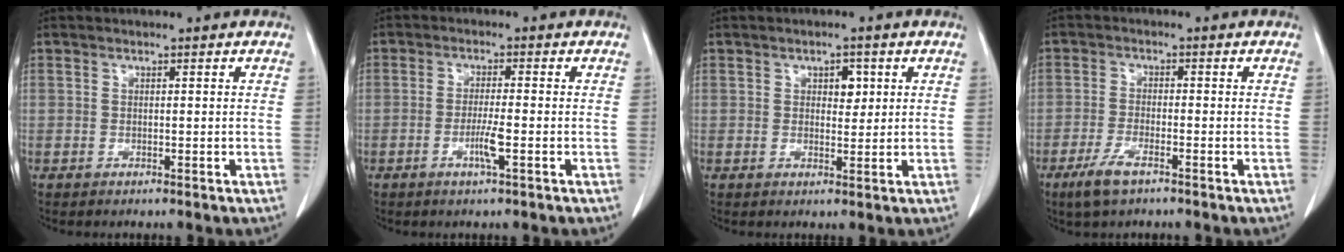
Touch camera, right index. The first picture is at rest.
{"total": 3.5, "force": [-1.3, -0.1, 3.3], "torque": [-0.063, -0.004, -0.024]}
{"total": 2.7, "force": [0.9, 1.6, 1.9], "torque": [-0.024, 0.001, 0.013]}
{"total": 4.6, "force": [-3.0, 1.0, 3.4], "torque": [-0.080, -0.008, -0.052]}